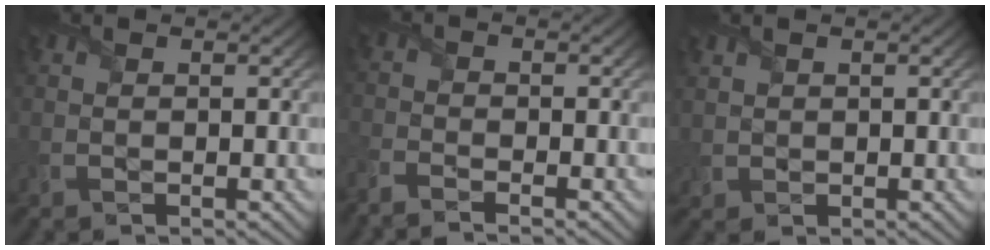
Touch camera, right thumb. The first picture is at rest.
{"total": 3.2, "force": [-3.0, 0.5, 1.2], "torque": [-0.035, -0.009, -0.073]}
{"total": 1.2, "force": [0.8, 0.8, 0.3], "torque": [-0.015, 0.000, 0.016]}